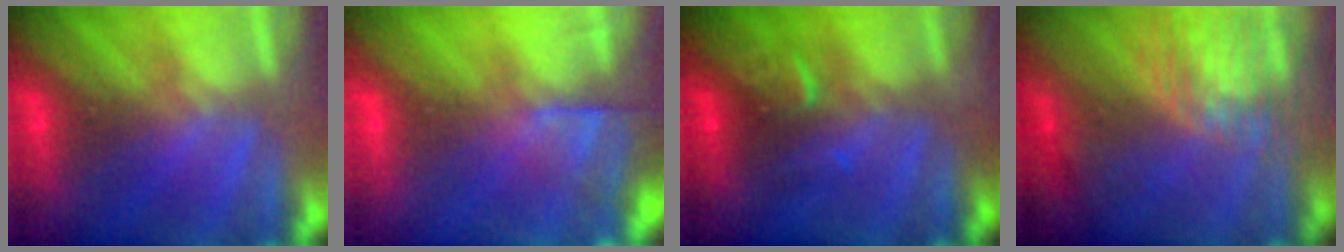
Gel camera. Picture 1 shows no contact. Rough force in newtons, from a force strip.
{"total": 7.0}
{"total": 3.6}
{"total": 8.8}